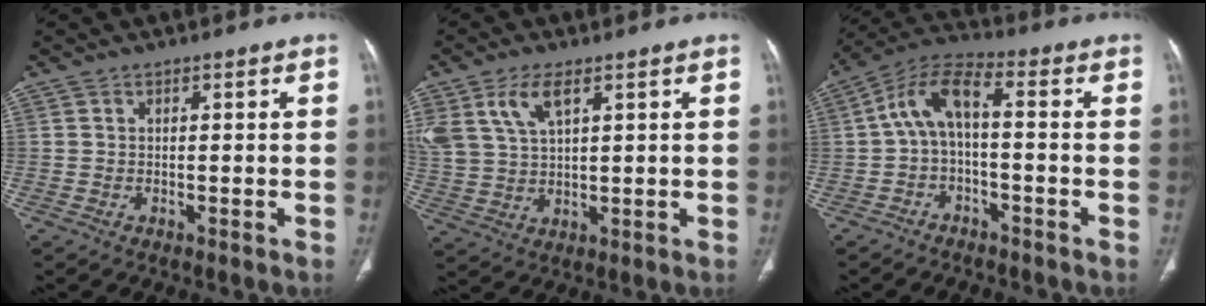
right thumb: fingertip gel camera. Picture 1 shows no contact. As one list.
[{"total": 9.8, "force": [4.9, 5.0, 6.9], "torque": [-0.150, -0.008, 0.106]}, {"total": 8.3, "force": [-1.1, 3.6, 7.4], "torque": [-0.142, 0.043, -0.029]}]